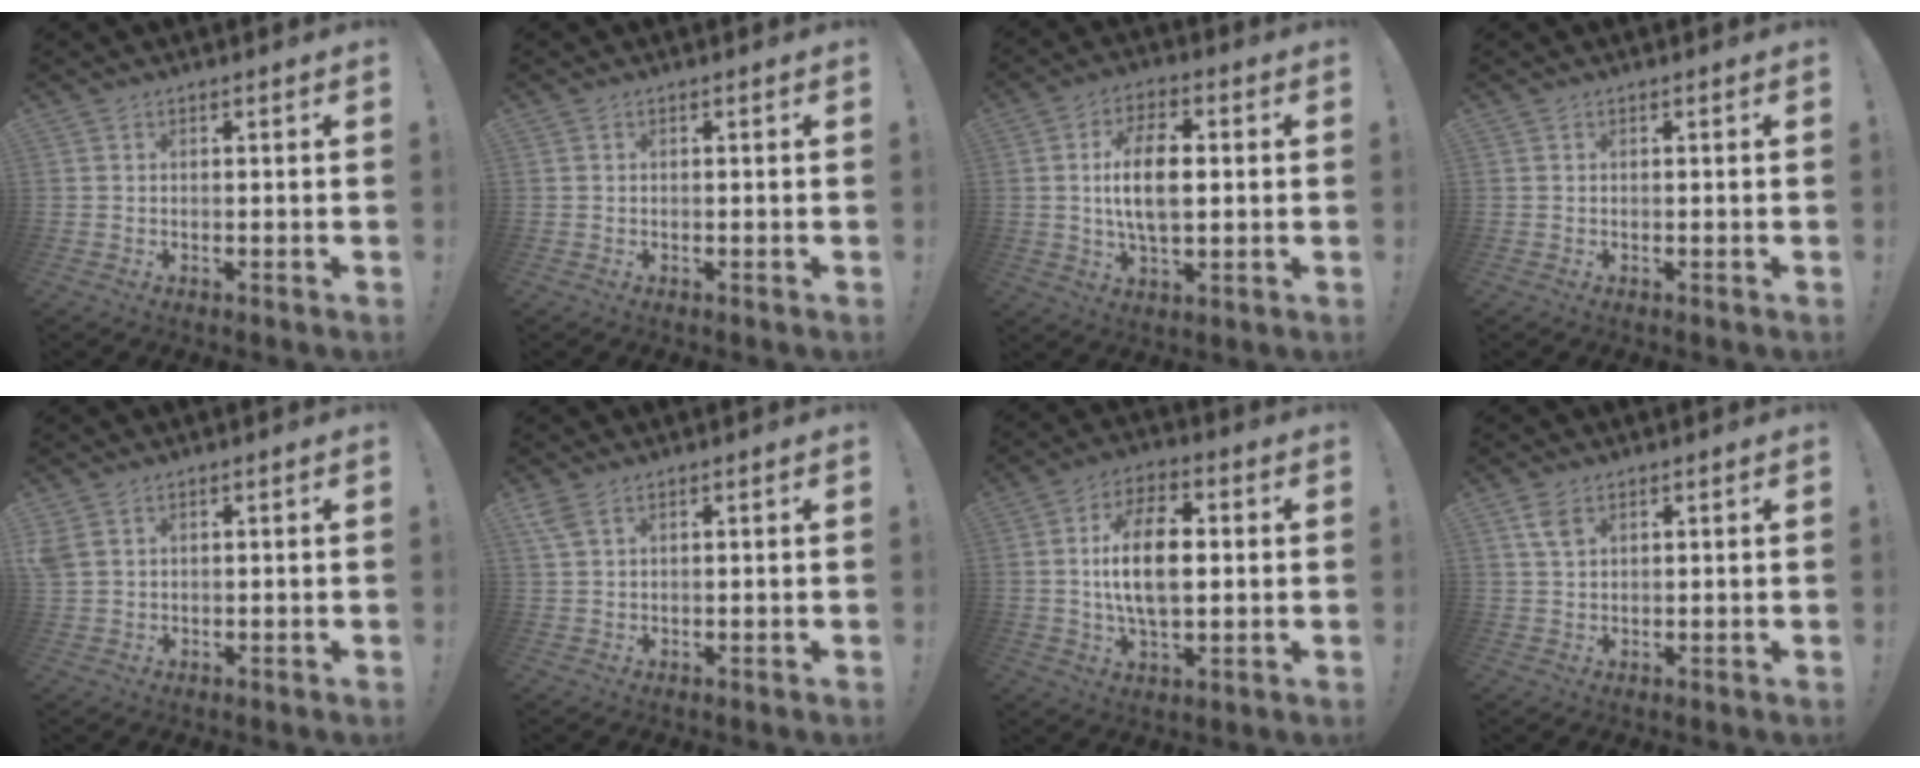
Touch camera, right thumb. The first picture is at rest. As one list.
[{"total": 0.0}, {"total": 12.4, "force": [1.0, 6.5, 10.5], "torque": [-0.185, -0.001, 0.012]}, {"total": 0.0}, {"total": 3.6, "force": [1.6, 2.4, 2.2], "torque": [-0.048, 0.004, 0.036]}, {"total": 3.2, "force": [1.8, 1.4, 2.2], "torque": [-0.046, -0.001, 0.035]}, {"total": 14.3, "force": [1.0, 7.8, 11.9], "torque": [-0.208, 0.006, 0.014]}, {"total": 4.0, "force": [2.1, 2.1, 2.7], "torque": [-0.041, -0.006, 0.038]}]